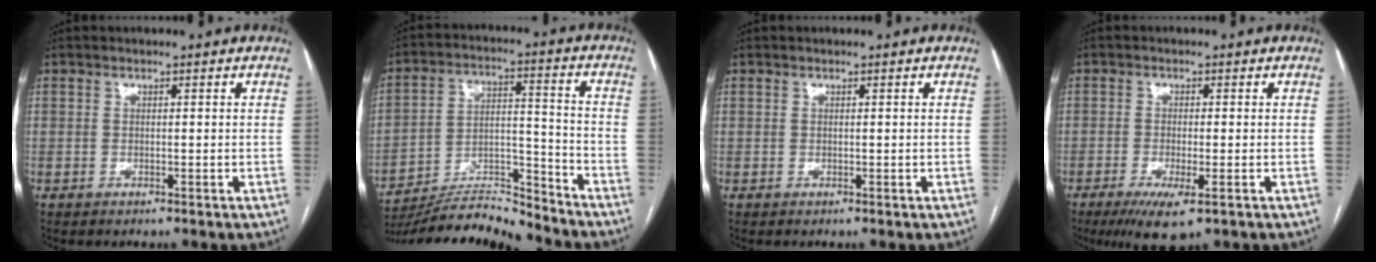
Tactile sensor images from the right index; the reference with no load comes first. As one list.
[{"total": 15.3, "force": [-15.0, 0.3, 2.9], "torque": [-0.051, 0.030, -0.252]}, {"total": 0.0}, {"total": 6.1, "force": [-3.3, 1.0, 5.1], "torque": [-0.089, -0.016, -0.051]}]